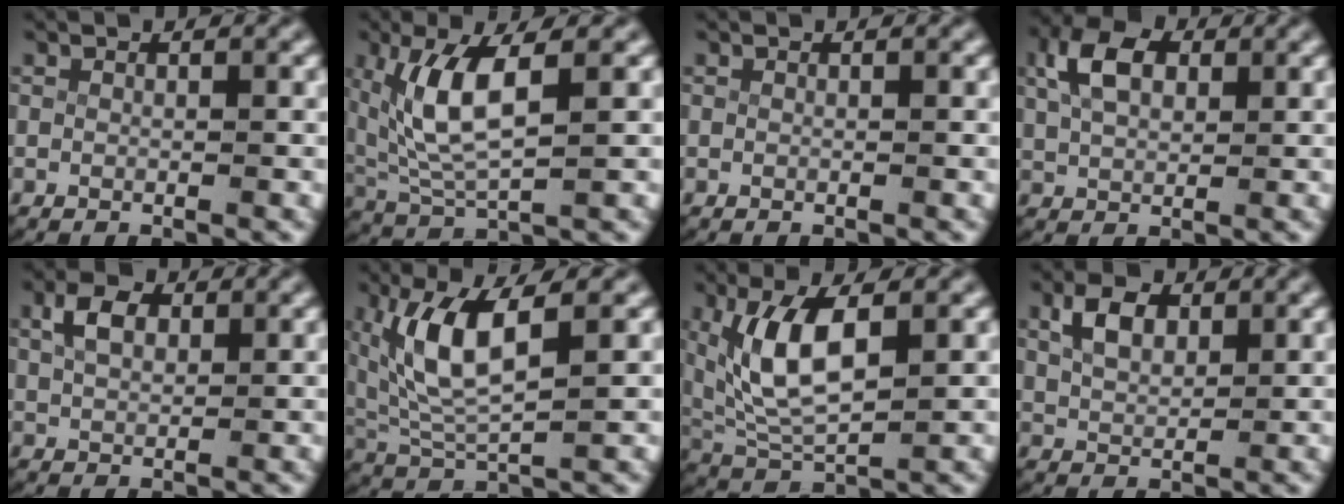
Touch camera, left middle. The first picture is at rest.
{"total": 6.0, "force": [1.1, 2.7, 5.2], "torque": [-0.128, -0.011, 0.035]}
{"total": 0.0}
{"total": 4.3, "force": [1.7, 2.6, 3.0], "torque": [-0.070, -0.003, 0.036]}
{"total": 2.9, "force": [1.2, 1.7, 2.0], "torque": [-0.042, -0.005, 0.029]}
{"total": 6.1, "force": [1.6, 2.6, 5.3], "torque": [-0.128, -0.007, 0.040]}
{"total": 6.7, "force": [1.2, 3.5, 5.6], "torque": [-0.139, -0.016, 0.040]}
{"total": 3.3, "force": [1.5, 1.9, 2.2], "torque": [-0.052, -0.010, 0.036]}